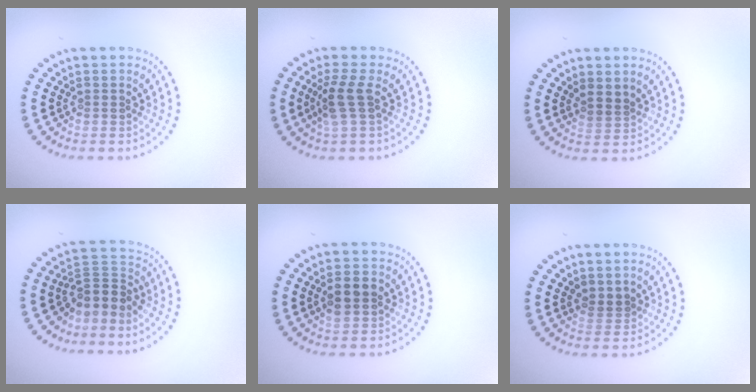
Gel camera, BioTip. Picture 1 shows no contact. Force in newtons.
{"total": 2.6, "press": 2.0, "slide": 1.6}
{"total": 1.2, "press": 0.9, "slide": 0.8}
{"total": 3.0, "press": 2.2, "slide": 2.1}
{"total": 2.7, "press": 2.7, "slide": 0.3}
{"total": 1.2, "press": 1.0, "slide": 0.6}